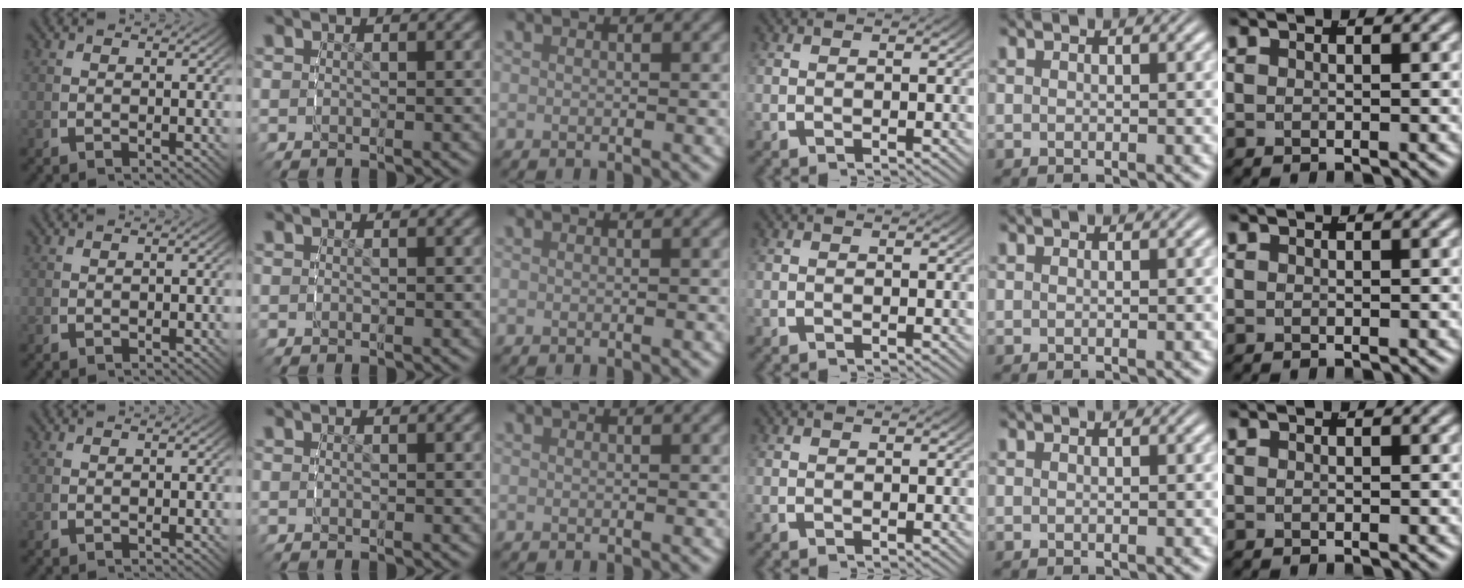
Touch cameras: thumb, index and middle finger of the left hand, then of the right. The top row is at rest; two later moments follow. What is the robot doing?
{"motion": "lift_and_place", "object": "legos"}